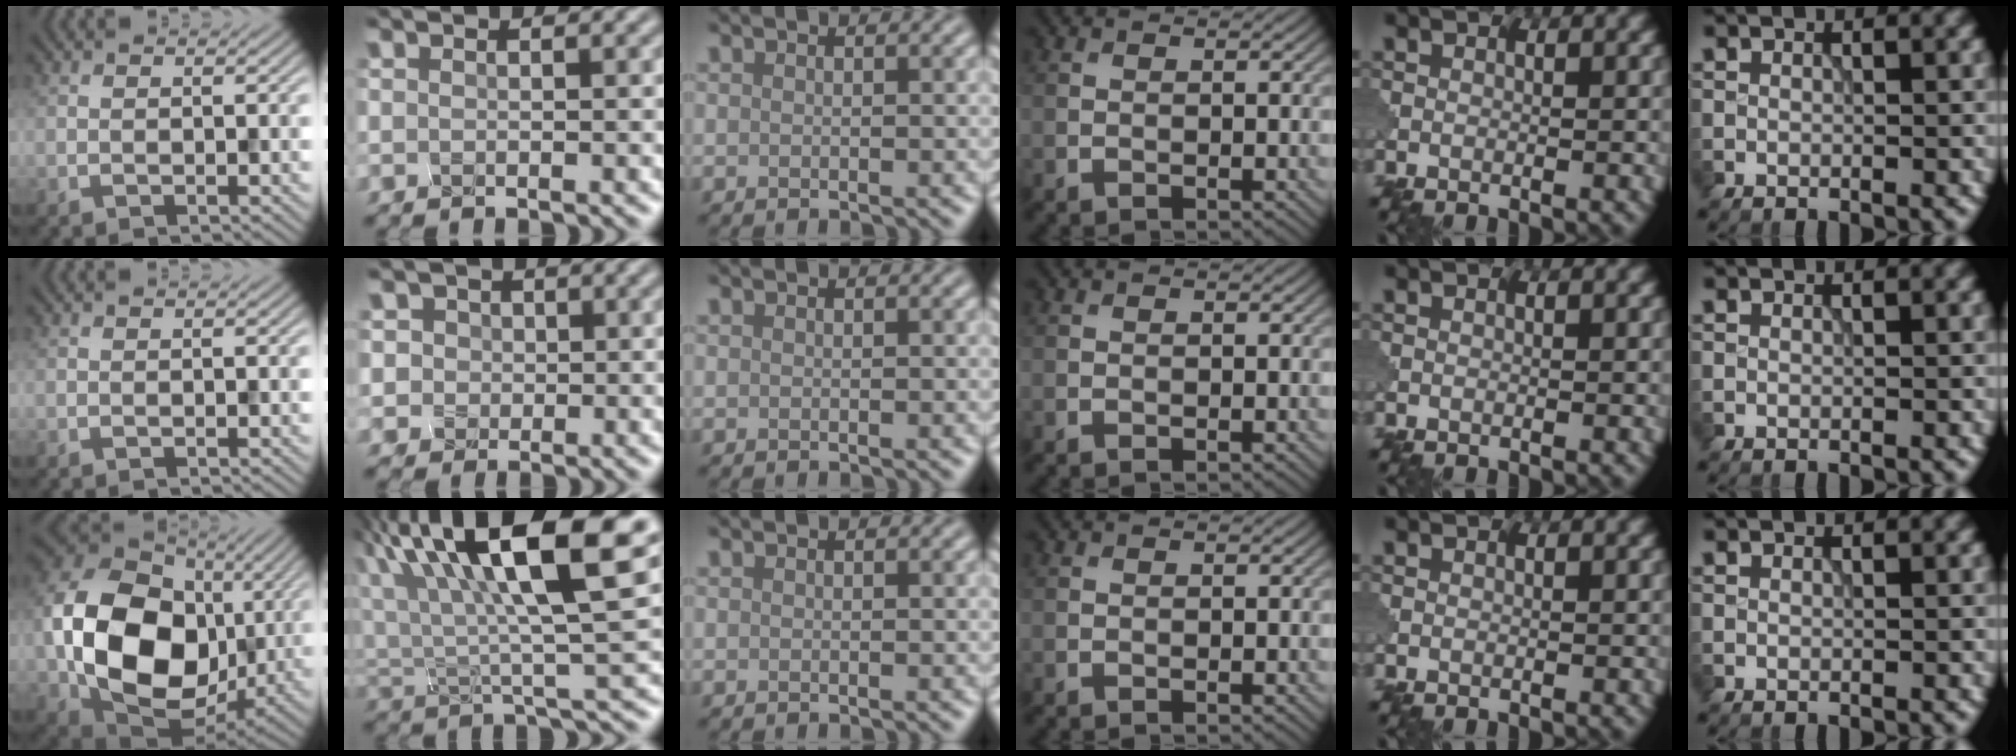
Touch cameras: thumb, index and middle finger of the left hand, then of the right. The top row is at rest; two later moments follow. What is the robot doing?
{"motion": "squeeze", "object": "foam earplug"}